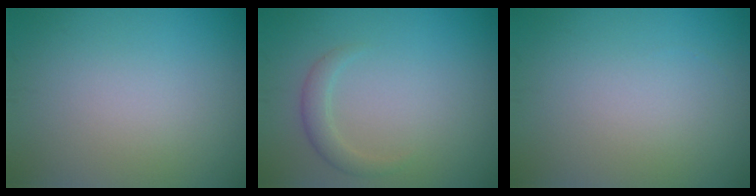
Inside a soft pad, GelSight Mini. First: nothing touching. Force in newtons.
{"total": 1.8, "press": 1.8, "slide": 0.1}
{"total": 0.0}